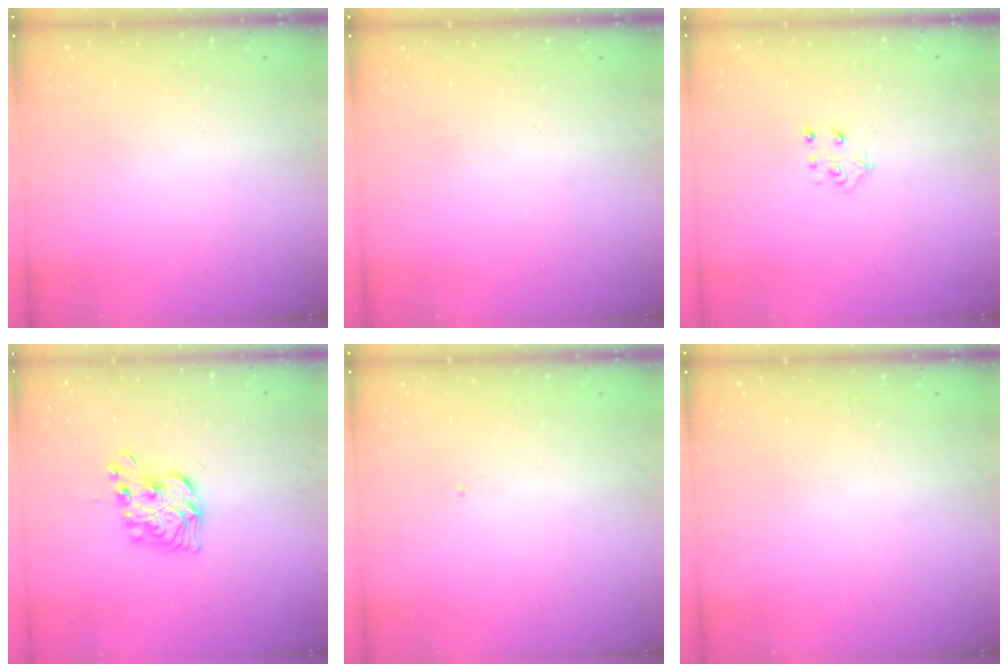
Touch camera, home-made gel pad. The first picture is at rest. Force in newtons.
{"total": 0.0}
{"total": 4.3, "press": 4.3, "slide": 0.5}
{"total": 11.5, "press": 11.5, "slide": 0.4}
{"total": 0.0}
{"total": 0.0}